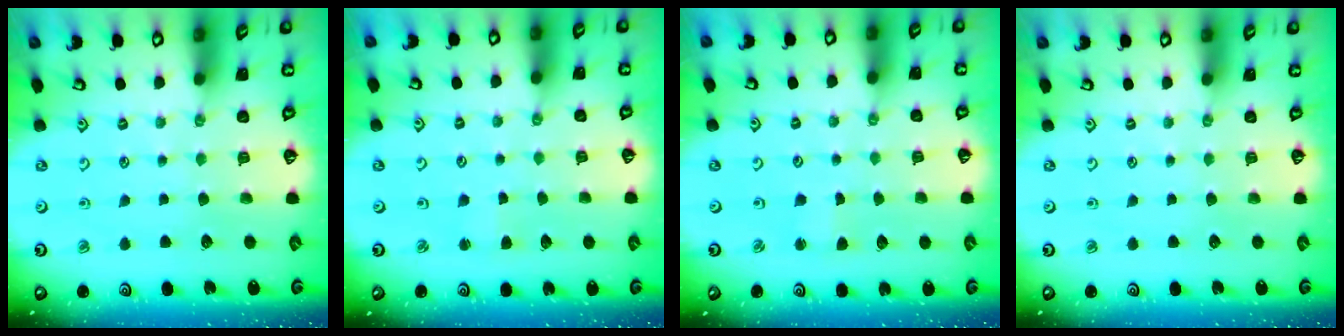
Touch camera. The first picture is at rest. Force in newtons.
{"total": 2.5, "press": 2.5, "slide": 0.2}
{"total": 2.1, "press": 2.1, "slide": 0.4}
{"total": 0.0}